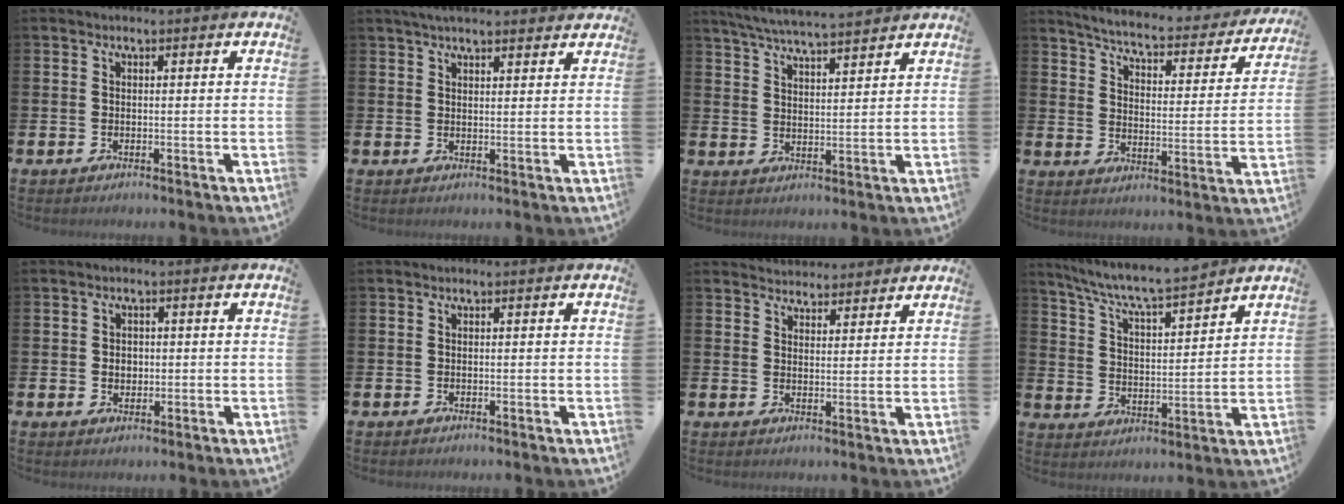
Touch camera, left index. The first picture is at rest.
{"total": 3.8, "force": [3.5, 0.7, 1.4], "torque": [-0.027, -0.008, 0.063]}
{"total": 5.9, "force": [5.7, 0.1, 1.5], "torque": [-0.046, -0.028, 0.103]}
{"total": 5.1, "force": [4.7, 0.7, 1.8], "torque": [-0.057, -0.041, 0.072]}
{"total": 1.9, "force": [0.2, 1.6, 0.9], "torque": [0.000, 0.002, -0.003]}
{"total": 0.0}
{"total": 3.9, "force": [3.8, 0.8, -0.5], "torque": [0.005, -0.021, 0.068]}
{"total": 7.5, "force": [7.2, 0.2, 2.3], "torque": [-0.072, -0.051, 0.124]}